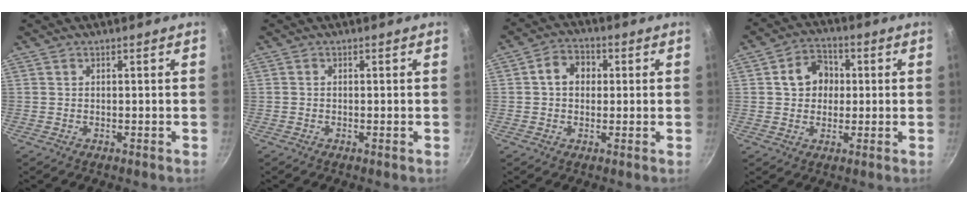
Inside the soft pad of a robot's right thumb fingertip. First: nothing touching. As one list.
[{"total": 0.5, "force": [-0.3, 0.1, 0.5], "torque": [-0.010, 0.002, -0.007]}, {"total": 6.1, "force": [0.9, 4.8, 3.6], "torque": [-0.032, 0.012, 0.005]}, {"total": 7.9, "force": [1.1, 6.6, 4.2], "torque": [-0.034, 0.011, 0.008]}]